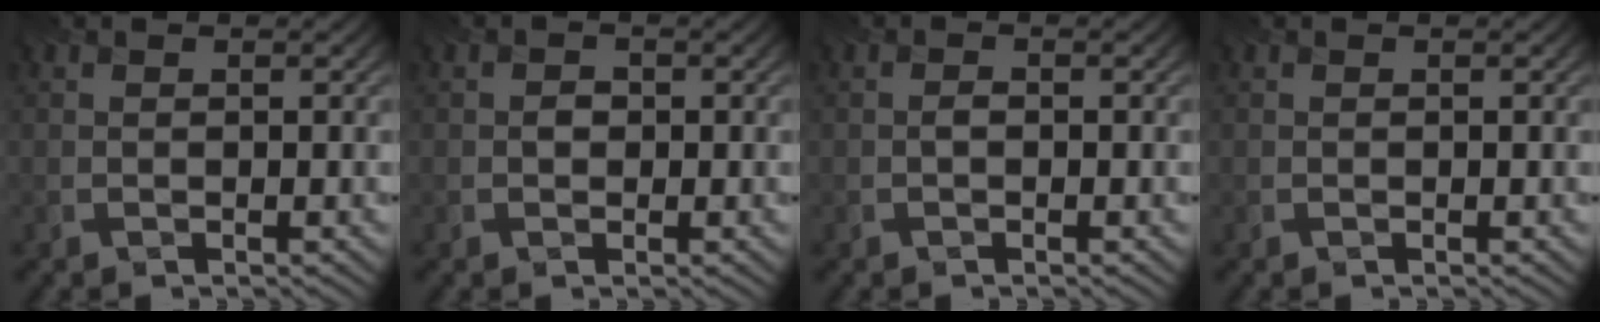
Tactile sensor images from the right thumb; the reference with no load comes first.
{"total": 1.1, "force": [-0.1, 0.9, 0.5], "torque": [-0.007, -0.004, -0.005]}
{"total": 0.7, "force": [-0.2, 0.4, 0.5], "torque": [-0.011, 0.002, -0.004]}
{"total": 0.0}